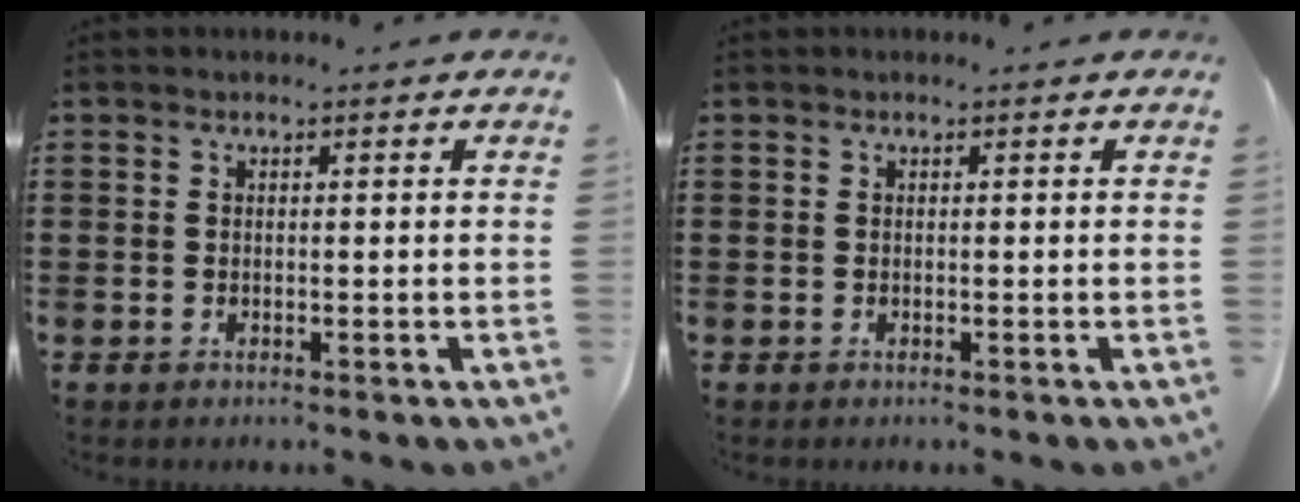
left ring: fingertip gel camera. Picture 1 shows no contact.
{"total": 0.0}